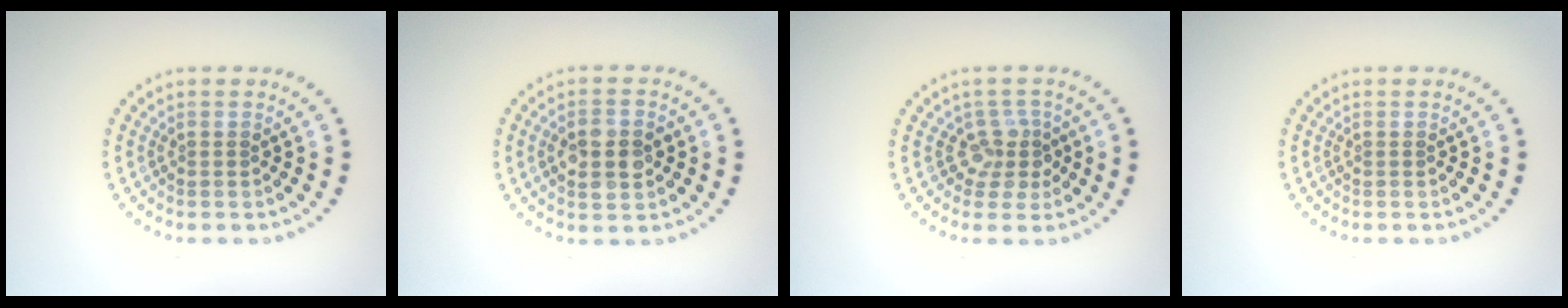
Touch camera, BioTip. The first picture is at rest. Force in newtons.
{"total": 4.0, "press": 4.0, "slide": 0.2}
{"total": 2.6, "press": 1.9, "slide": 1.7}
{"total": 0.0}